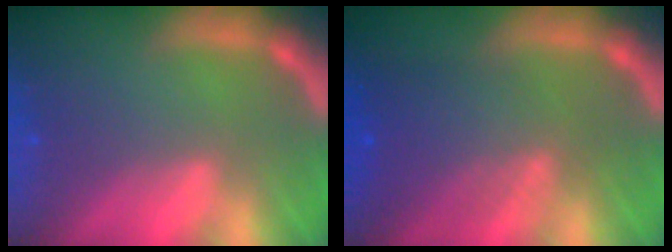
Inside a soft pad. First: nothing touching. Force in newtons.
{"total": 6.1}